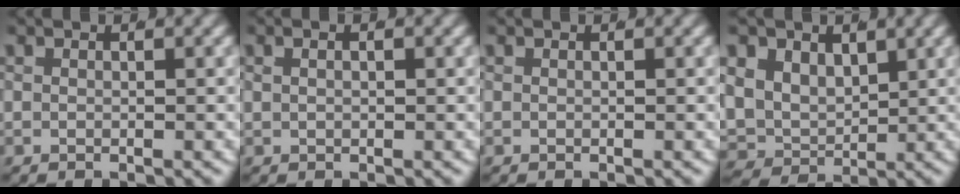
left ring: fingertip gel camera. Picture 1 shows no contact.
{"total": 0.8, "force": [0.0, 0.5, 0.7], "torque": [-0.010, 0.001, 0.000]}
{"total": 0.0}
{"total": 9.1, "force": [-0.2, 8.2, 3.9], "torque": [-0.121, -0.040, -0.001]}